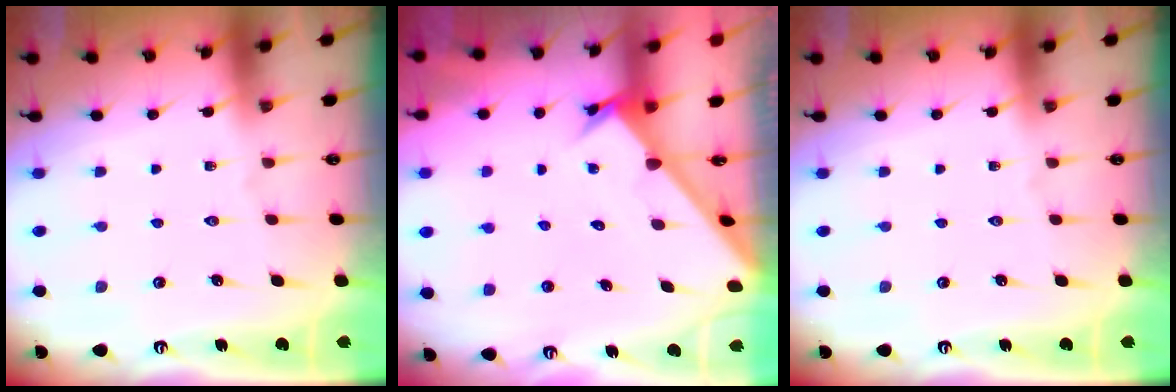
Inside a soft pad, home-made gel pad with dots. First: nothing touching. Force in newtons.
{"total": 2.6, "press": 2.6, "slide": 0.3}
{"total": 0.0}